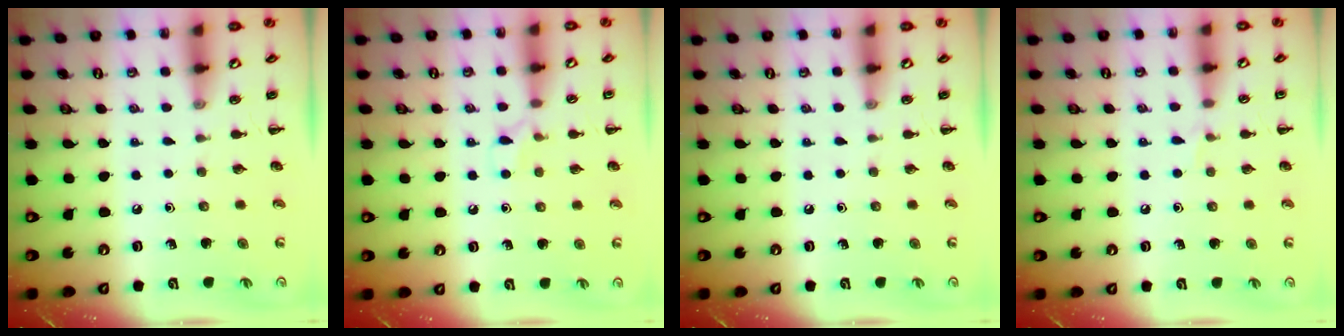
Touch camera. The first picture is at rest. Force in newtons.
{"total": 4.8, "press": 4.6, "slide": 1.2}
{"total": 0.0}
{"total": 4.0, "press": 3.7, "slide": 1.4}